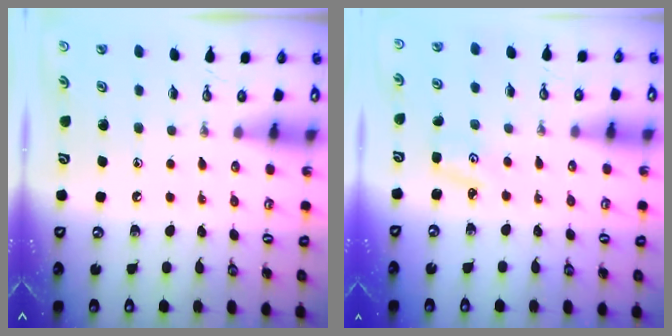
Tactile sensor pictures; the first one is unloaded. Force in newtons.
{"total": 2.7, "press": 2.6, "slide": 0.4}